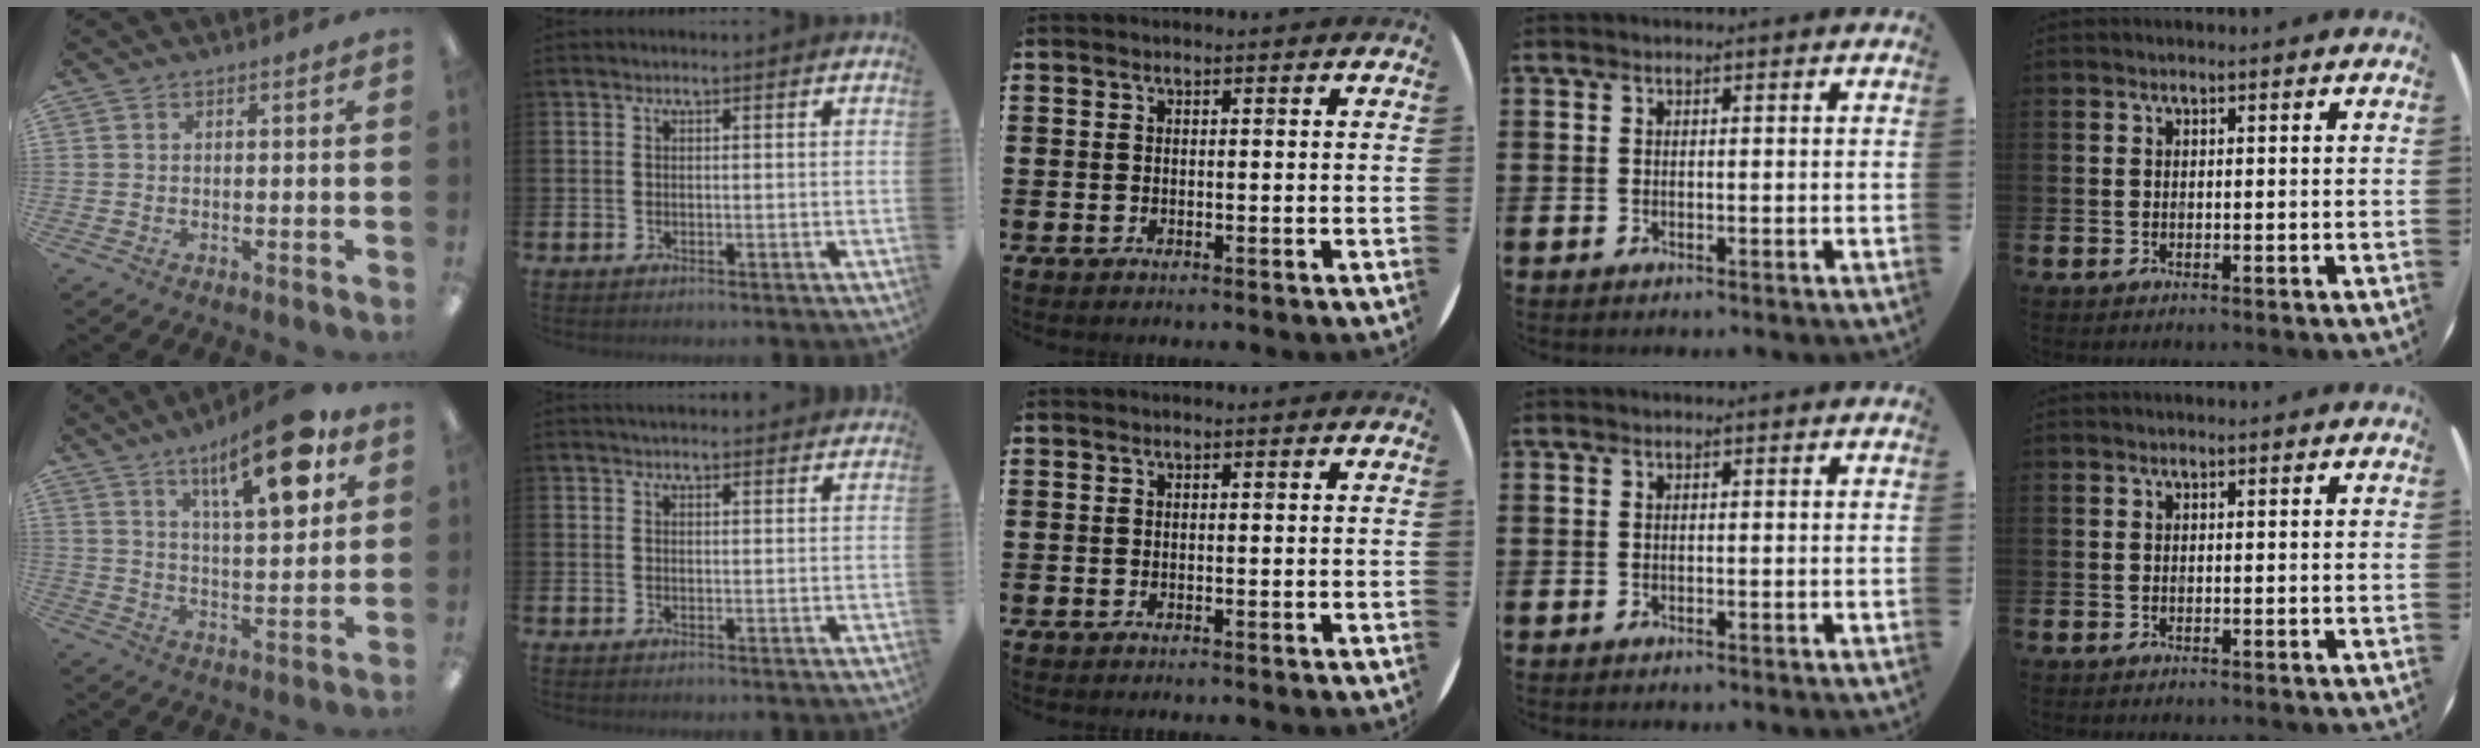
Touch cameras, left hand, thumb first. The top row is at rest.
{"thumb": {"total": 17.9, "force": [10.4, 5.7, 13.4], "torque": [-0.193, -0.048, 0.159]}, "index": {"total": 2.4, "force": [2.4, 0.2, 0.1], "torque": [0.003, -0.011, 0.042]}}